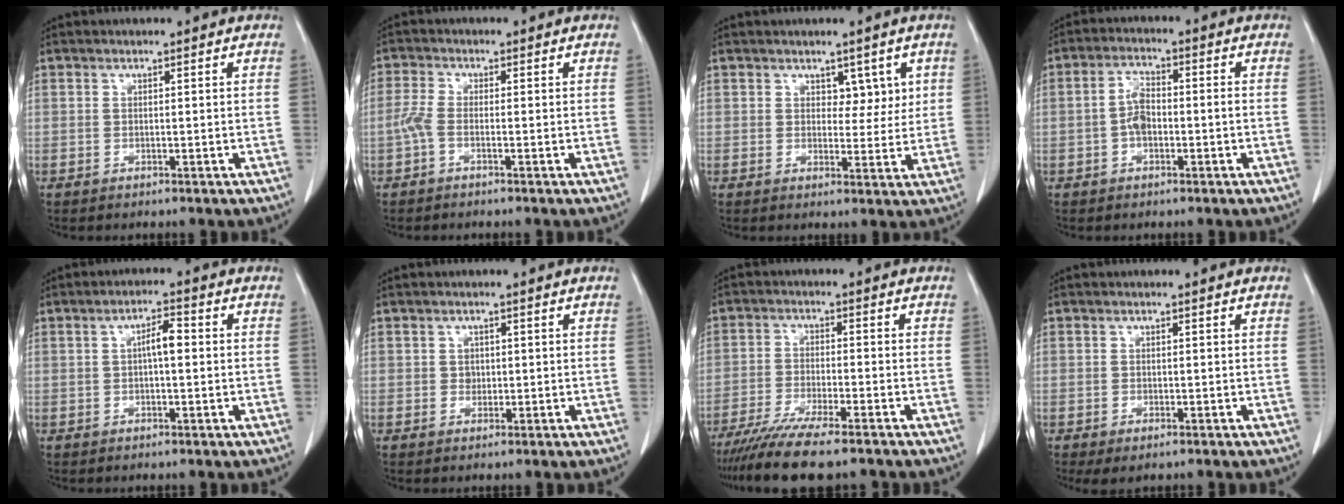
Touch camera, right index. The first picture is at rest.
{"total": 2.7, "force": [-1.1, 0.7, 2.4], "torque": [-0.066, 0.006, -0.029]}
{"total": 3.6, "force": [1.7, 2.2, 2.3], "torque": [-0.017, -0.001, 0.024]}
{"total": 4.3, "force": [-0.9, 1.9, 3.8], "torque": [-0.082, 0.014, -0.020]}
{"total": 3.4, "force": [0.2, 0.9, 3.3], "torque": [-0.055, 0.010, 0.000]}
{"total": 1.3, "force": [0.1, 1.2, 0.6], "torque": [-0.009, 0.002, 0.003]}
{"total": 11.2, "force": [-9.2, 0.4, 6.3], "torque": [-0.098, -0.026, -0.150]}
{"total": 2.2, "force": [-1.2, 0.9, 1.6], "torque": [-0.026, -0.006, -0.010]}